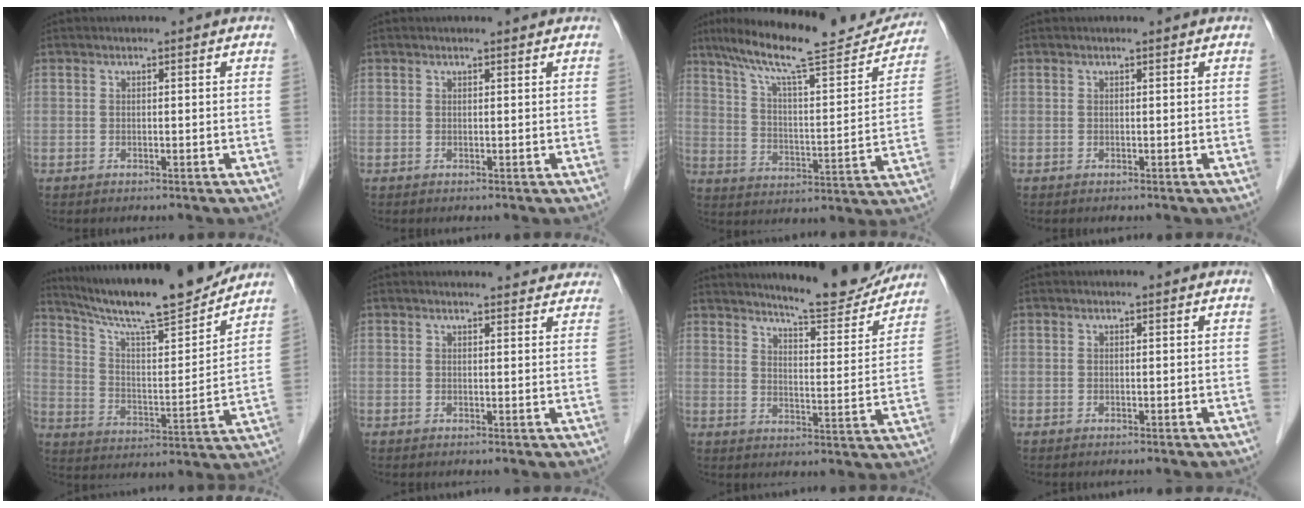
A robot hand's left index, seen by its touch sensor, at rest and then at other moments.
{"total": 0.9, "force": [0.9, 0.1, 0.1], "torque": [-0.012, 0.001, 0.010]}
{"total": 21.4, "force": [18.7, 2.7, 10.1], "torque": [-0.166, -0.002, 0.271]}
{"total": 0.0}
{"total": 19.5, "force": [17.4, 1.0, 8.7], "torque": [-0.149, -0.006, 0.273]}
{"total": 10.3, "force": [9.8, 2.4, 2.1], "torque": [0.004, 0.006, 0.090]}
{"total": 13.9, "force": [13.1, 1.4, 4.5], "torque": [-0.062, -0.028, 0.170]}
{"total": 0.0}